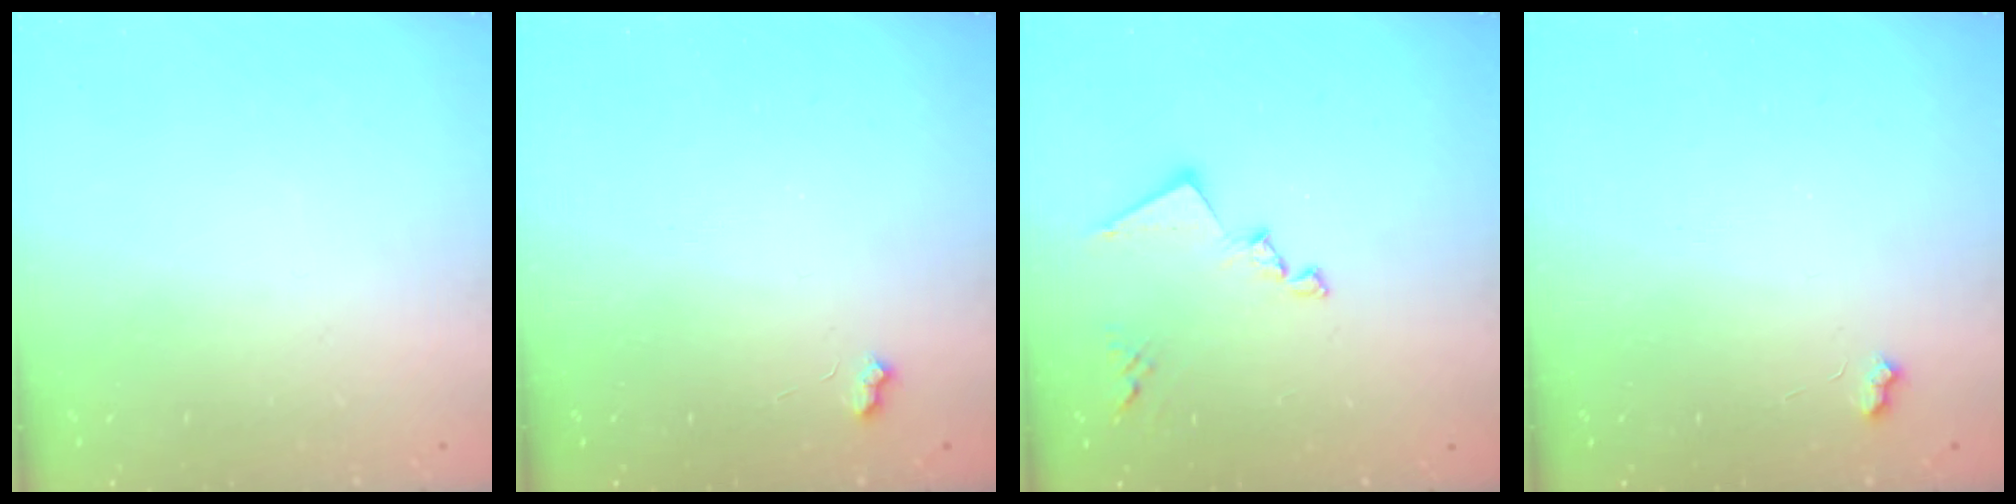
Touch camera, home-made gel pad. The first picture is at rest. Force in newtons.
{"total": 2.3, "press": 2.3, "slide": 0.4}
{"total": 12.4, "press": 12.4, "slide": 0.5}
{"total": 2.3, "press": 2.3, "slide": 0.4}